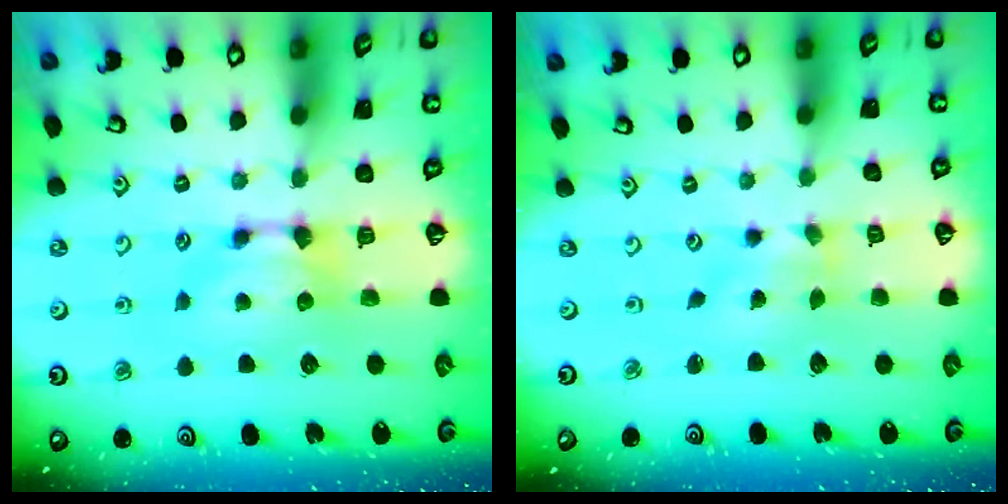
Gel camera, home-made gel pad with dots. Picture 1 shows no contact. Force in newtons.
{"total": 1.7, "press": 1.3, "slide": 1.1}